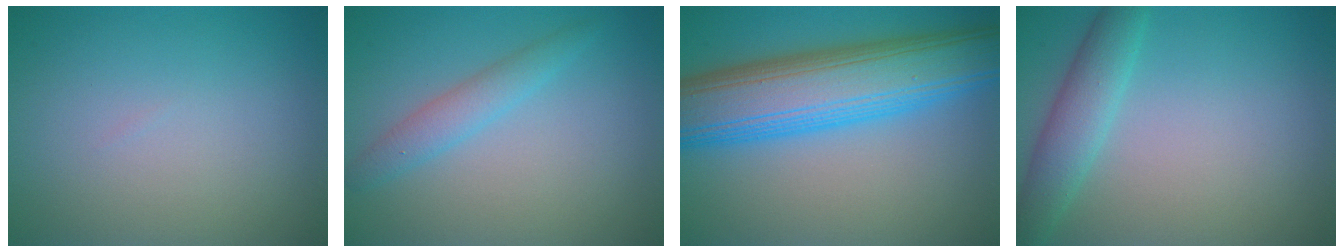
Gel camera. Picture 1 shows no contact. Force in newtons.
{"total": 2.2, "press": 2.2, "slide": 0.3}
{"total": 11.1, "press": 11.1, "slide": 0.1}
{"total": 3.4, "press": 3.4, "slide": 0.1}